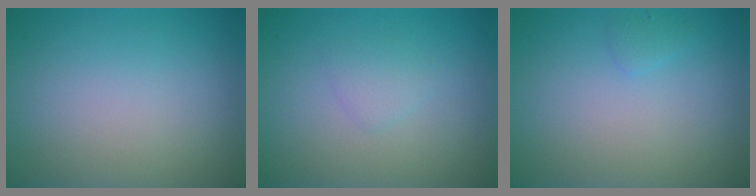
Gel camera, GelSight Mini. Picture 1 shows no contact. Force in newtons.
{"total": 1.1, "press": 1.1, "slide": 0.0}
{"total": 0.7, "press": 0.7, "slide": 0.0}